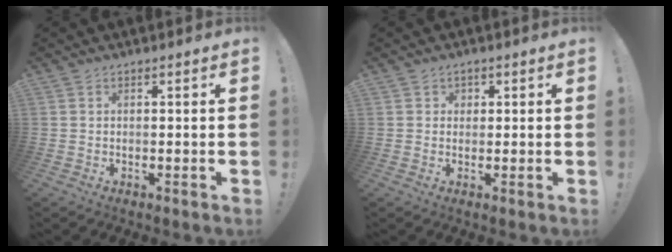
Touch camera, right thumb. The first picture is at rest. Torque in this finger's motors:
{"motor_torque": [0.12, -0.10, -0.31, 0.19, 0.00]}